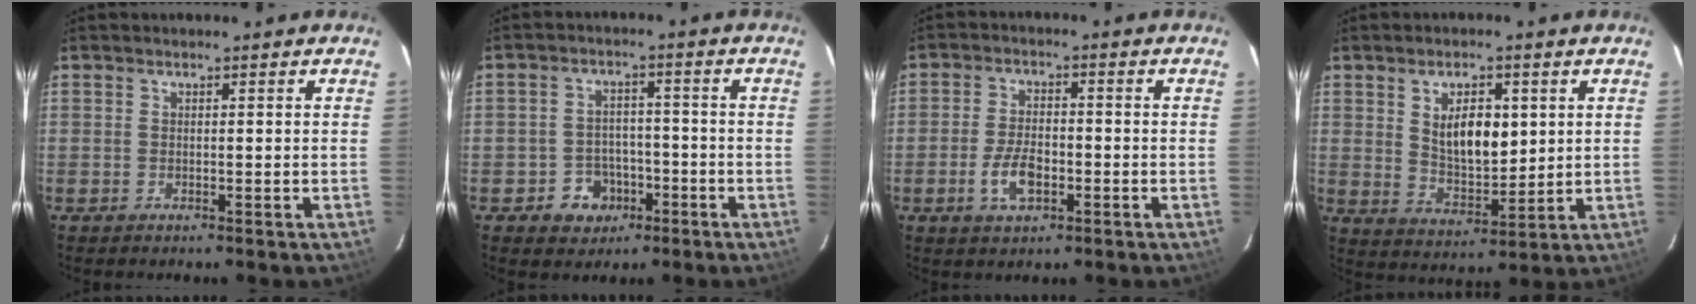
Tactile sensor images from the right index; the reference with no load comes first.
{"total": 6.4, "force": [-3.2, 5.4, 1.5], "torque": [-0.046, 0.020, -0.035]}
{"total": 6.4, "force": [-2.5, 3.3, 4.9], "torque": [-0.105, 0.001, -0.043]}
{"total": 9.0, "force": [2.6, 4.7, 7.2], "torque": [-0.123, 0.000, 0.056]}